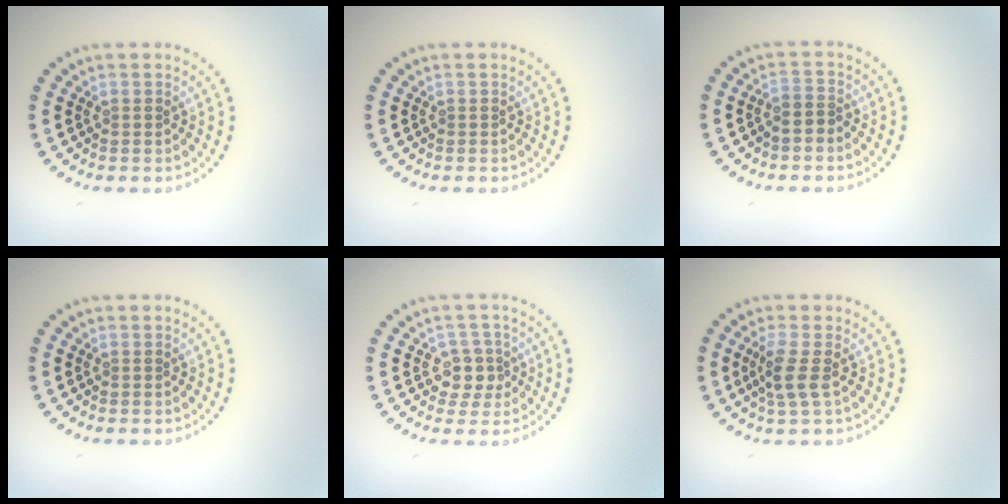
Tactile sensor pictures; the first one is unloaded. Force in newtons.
{"total": 0.0}
{"total": 1.2, "press": 0.9, "slide": 0.8}
{"total": 0.0}
{"total": 2.5, "press": 2.2, "slide": 1.1}
{"total": 2.4, "press": 2.0, "slide": 1.4}